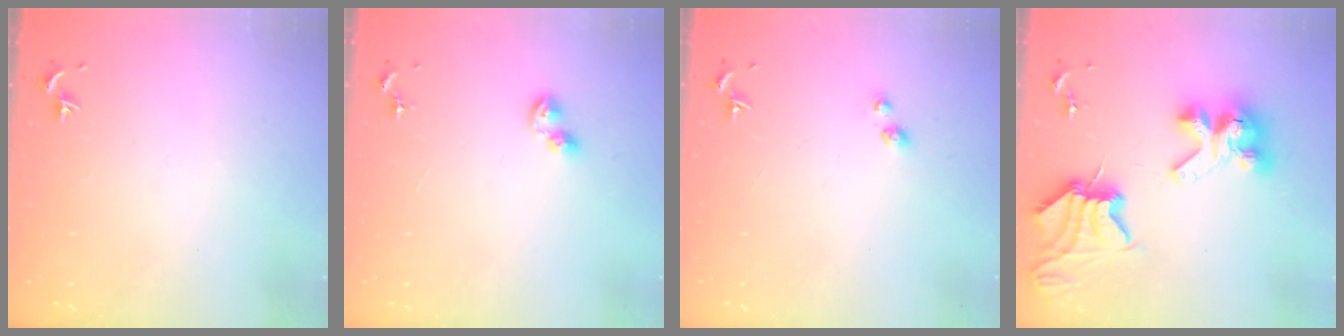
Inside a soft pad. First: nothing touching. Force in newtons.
{"total": 6.0, "press": 6.0, "slide": 0.8}
{"total": 2.9, "press": 2.8, "slide": 0.4}
{"total": 11.1, "press": 11.1, "slide": 0.6}